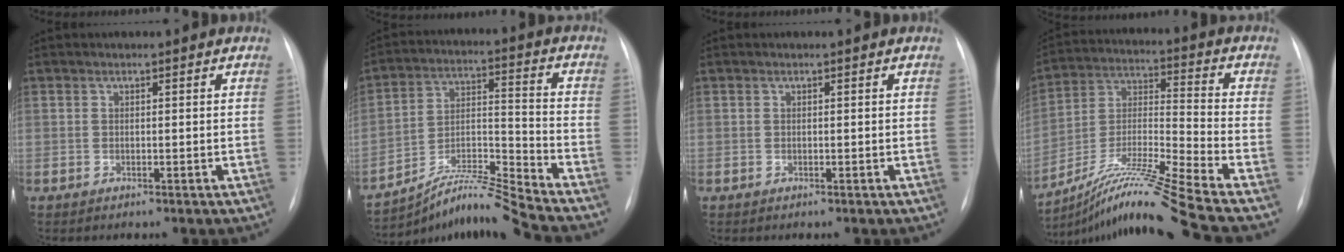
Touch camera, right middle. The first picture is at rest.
{"total": 11.3, "force": [-10.5, -2.8, 3.1], "torque": [-0.057, 0.013, -0.187]}
{"total": 0.0}
{"total": 17.2, "force": [-13.9, -3.4, 9.7], "torque": [-0.206, -0.015, -0.251]}